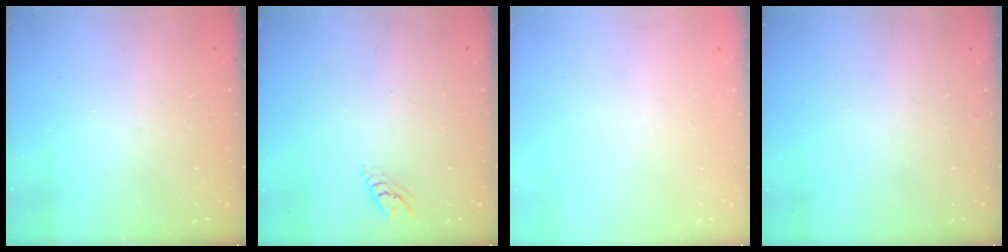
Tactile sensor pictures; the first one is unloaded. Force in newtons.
{"total": 4.3, "press": 4.3, "slide": 0.2}
{"total": 0.0}
{"total": 1.8, "press": 1.8, "slide": 0.1}